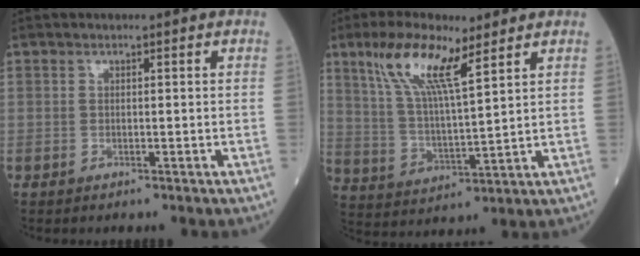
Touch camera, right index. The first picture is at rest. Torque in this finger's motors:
{"motor_torque": [0.92, 0.46, 0.58, 0.19]}